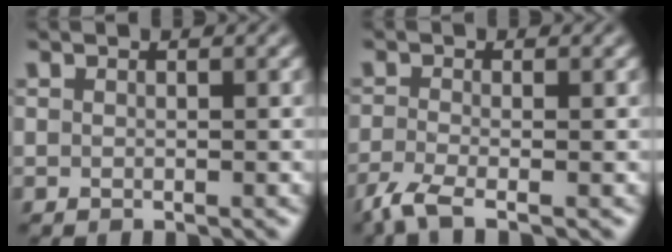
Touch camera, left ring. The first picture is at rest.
{"total": 3.4, "force": [-2.4, 0.6, 2.3], "torque": [-0.052, -0.010, -0.058]}